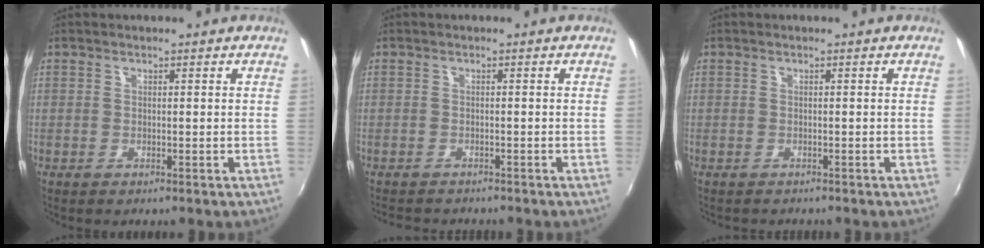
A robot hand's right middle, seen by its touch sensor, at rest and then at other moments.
{"total": 4.2, "force": [-3.9, 0.9, 1.1], "torque": [-0.031, -0.013, -0.061]}
{"total": 1.2, "force": [-1.1, 0.3, 0.2], "torque": [-0.008, -0.003, -0.016]}